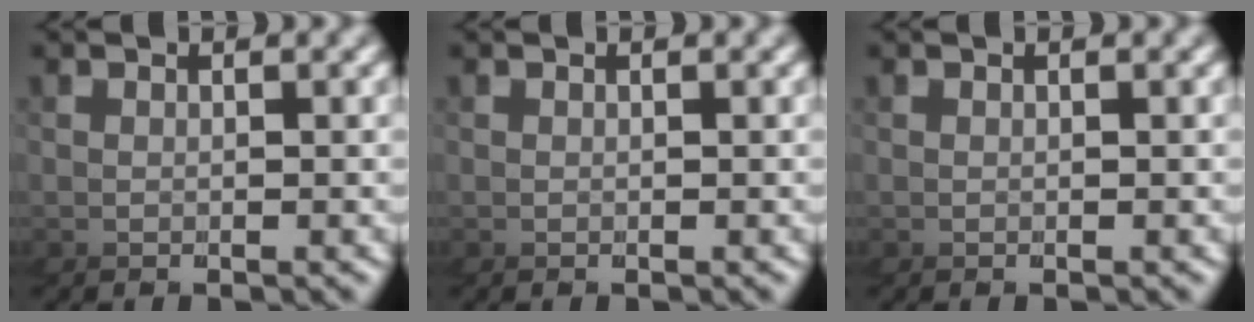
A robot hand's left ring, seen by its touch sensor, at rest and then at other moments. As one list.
[{"total": 0.0}, {"total": 0.0}]